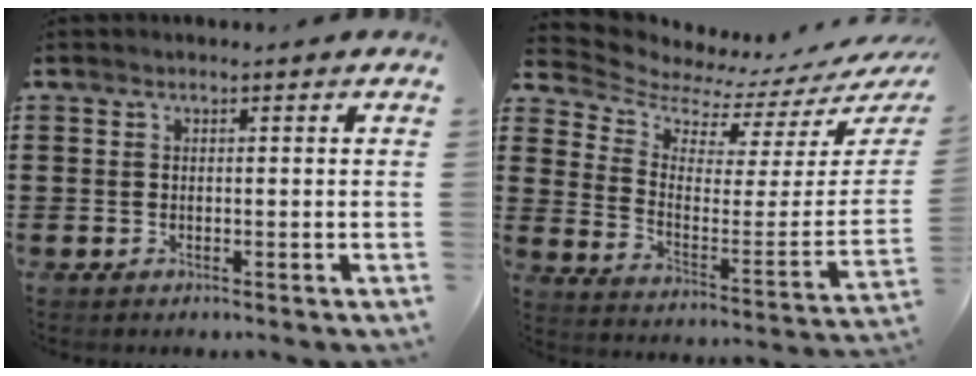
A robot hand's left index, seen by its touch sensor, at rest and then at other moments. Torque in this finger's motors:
{"motor_torque": [1.11, -1.03, -0.09, -0.06]}